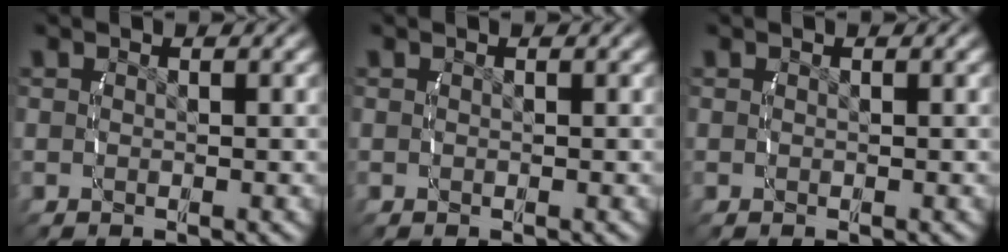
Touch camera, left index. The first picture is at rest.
{"total": 0.0}
{"total": 0.0}